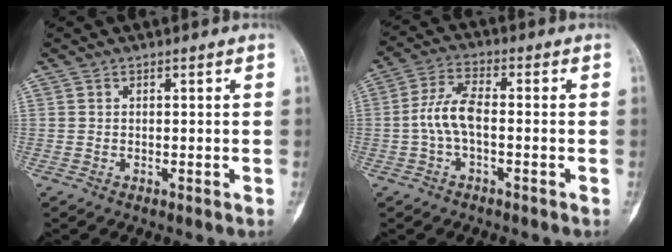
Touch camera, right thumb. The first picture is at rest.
{"total": 6.8, "force": [-1.1, 2.9, 6.0], "torque": [-0.130, 0.022, -0.027]}